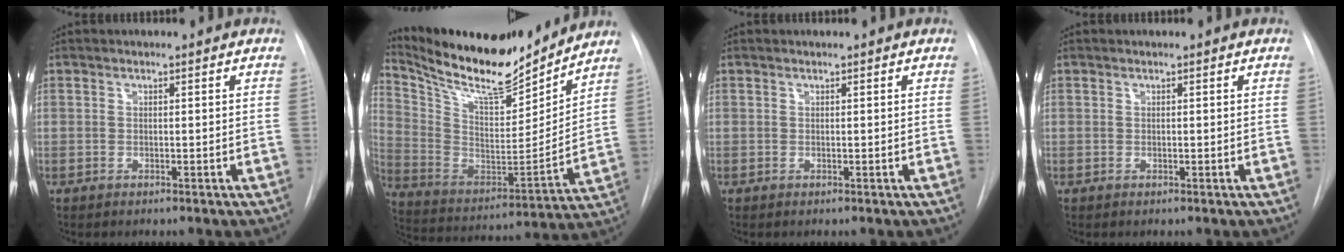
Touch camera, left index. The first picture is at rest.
{"total": 20.2, "force": [18.1, 3.1, 8.4], "torque": [-0.166, -0.017, 0.306]}
{"total": 0.0}
{"total": 0.0}